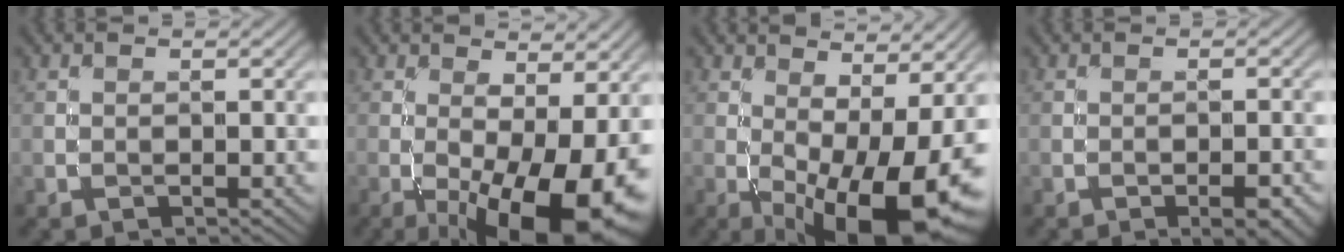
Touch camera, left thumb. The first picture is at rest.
{"total": 15.2, "force": [-5.1, 5.2, 13.4], "torque": [-0.200, -0.018, -0.067]}
{"total": 15.1, "force": [-3.4, 5.4, 13.7], "torque": [-0.206, -0.008, -0.041]}
{"total": 3.9, "force": [-2.0, 1.3, 3.0], "torque": [-0.042, 0.008, -0.024]}